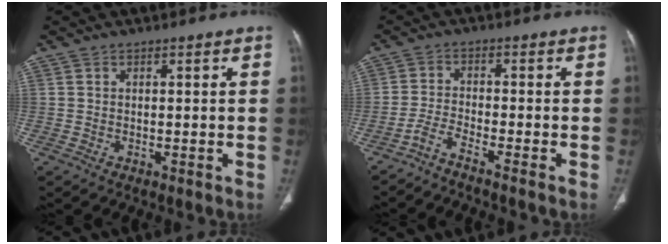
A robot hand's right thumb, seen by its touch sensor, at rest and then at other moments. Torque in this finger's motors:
{"motor_torque": [0.26, -0.62, -0.15, -0.25, 0.00]}